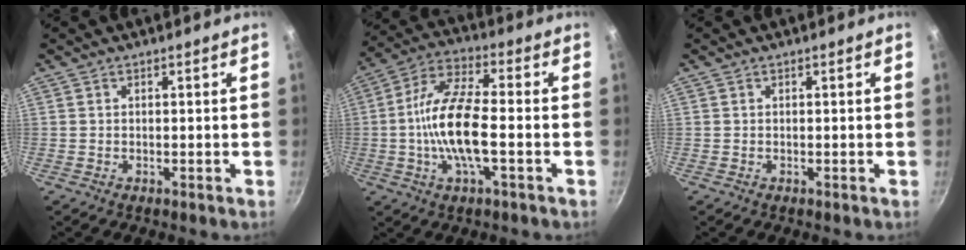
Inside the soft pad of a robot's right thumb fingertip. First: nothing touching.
{"total": 14.1, "force": [-2.0, 4.8, 13.2], "torque": [-0.272, 0.026, -0.042]}
{"total": 0.0}